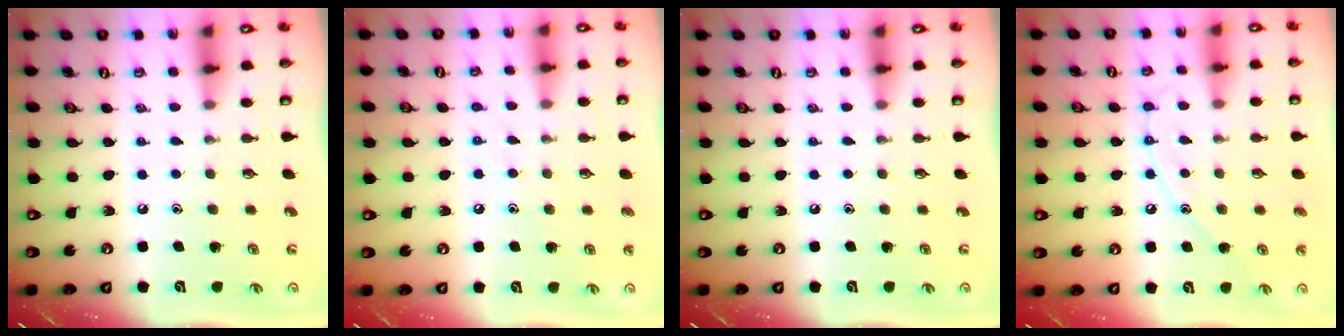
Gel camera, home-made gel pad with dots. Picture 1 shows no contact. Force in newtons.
{"total": 5.7, "press": 5.7, "slide": 0.7}
{"total": 0.0}
{"total": 8.8, "press": 8.8, "slide": 0.7}